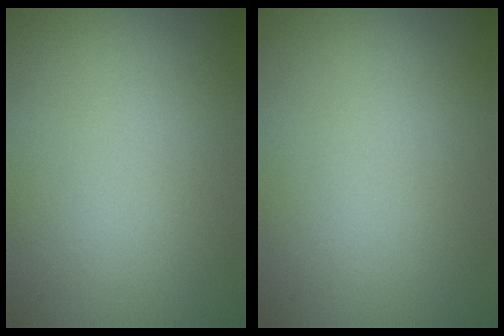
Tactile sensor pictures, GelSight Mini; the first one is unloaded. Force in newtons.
{"total": 0.0}